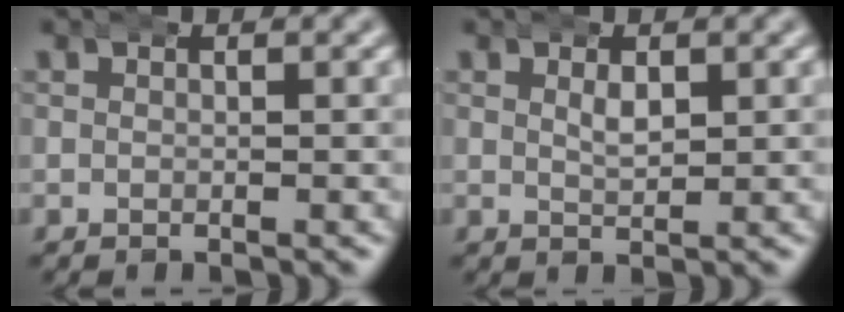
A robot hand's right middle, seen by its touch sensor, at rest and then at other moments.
{"total": 2.0, "force": [0.8, 0.9, 1.6], "torque": [-0.022, -0.004, 0.018]}